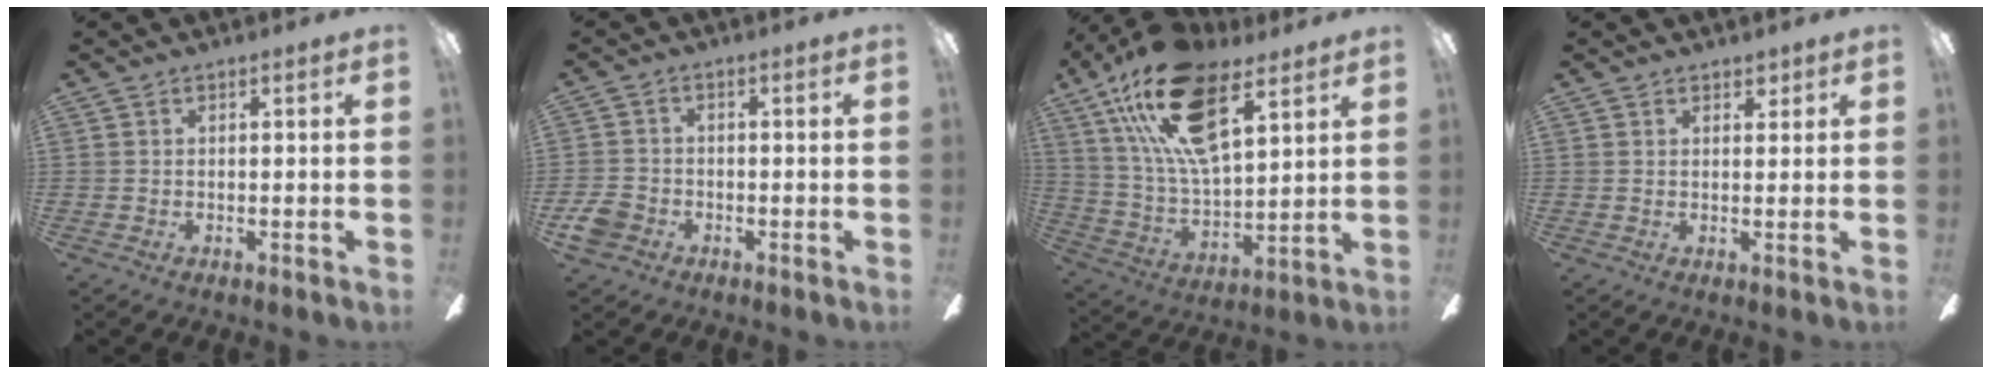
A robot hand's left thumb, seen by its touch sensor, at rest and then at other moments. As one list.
[{"total": 4.9, "force": [-2.5, 3.8, 1.9], "torque": [-0.046, 0.013, -0.048]}, {"total": 23.3, "force": [13.2, 10.3, 16.2], "torque": [-0.321, -0.046, 0.229]}, {"total": 2.2, "force": [1.6, 1.3, 0.8], "torque": [-0.001, -0.003, 0.026]}]